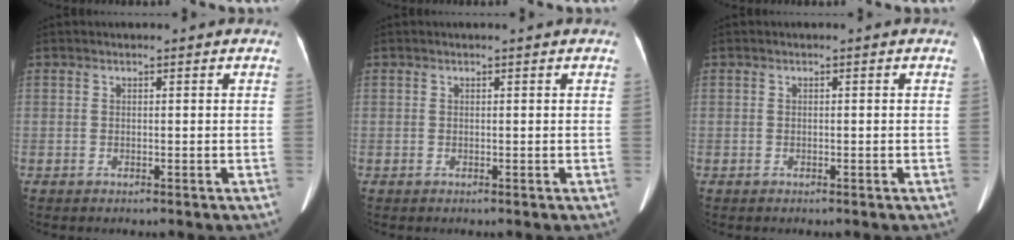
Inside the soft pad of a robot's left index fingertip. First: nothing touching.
{"total": 0.9, "force": [0.8, 0.0, 0.3], "torque": [-0.007, 0.006, 0.014]}
{"total": 0.0}